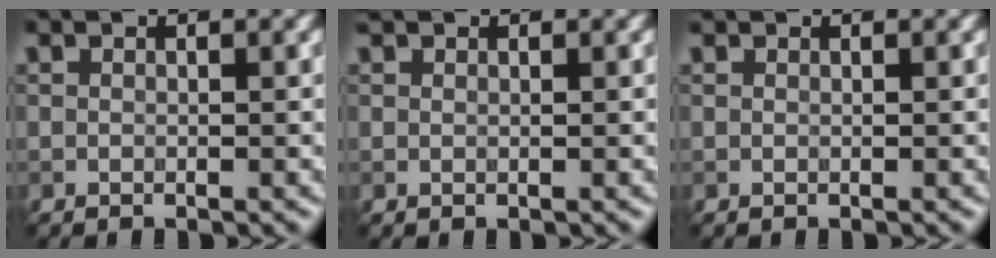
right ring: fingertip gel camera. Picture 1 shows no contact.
{"total": 0.5, "force": [0.5, 0.1, 0.1], "torque": [-0.007, -0.001, 0.012]}
{"total": 0.0}